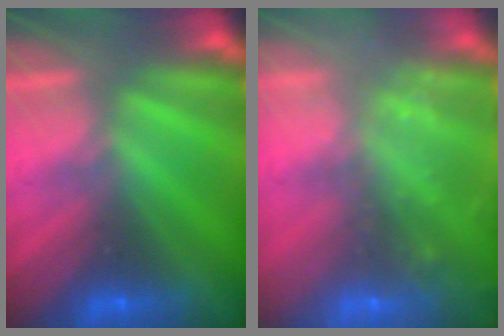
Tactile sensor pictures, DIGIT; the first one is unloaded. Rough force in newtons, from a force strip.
{"total": 8.5}